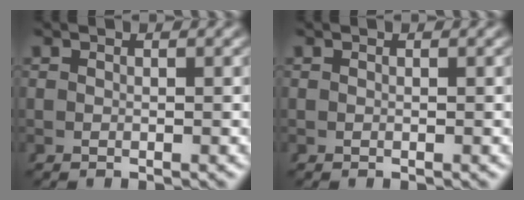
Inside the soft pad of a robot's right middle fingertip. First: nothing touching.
{"total": 0.0}